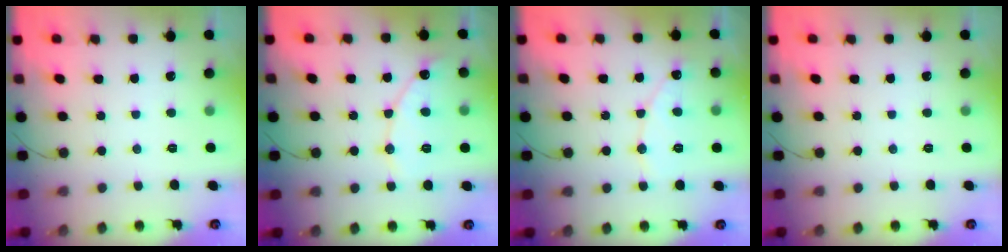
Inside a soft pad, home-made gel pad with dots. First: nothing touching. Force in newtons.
{"total": 8.8, "press": 8.7, "slide": 0.9}
{"total": 6.4, "press": 6.4, "slide": 0.6}
{"total": 0.0}